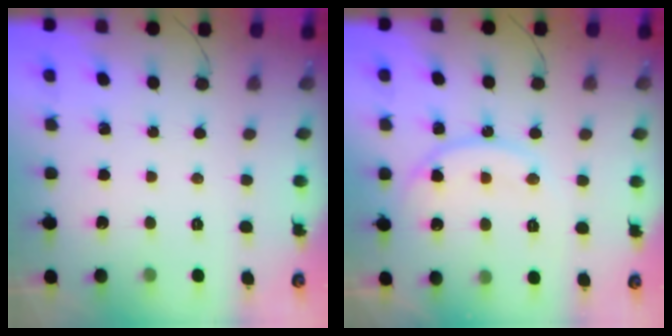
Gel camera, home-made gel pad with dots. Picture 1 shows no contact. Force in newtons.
{"total": 13.0, "press": 13.0, "slide": 0.9}